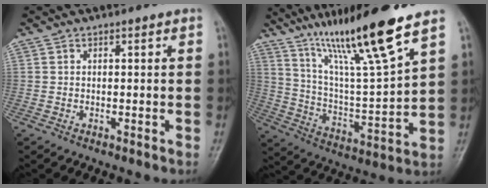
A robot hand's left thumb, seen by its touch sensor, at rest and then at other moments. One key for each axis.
{"total": 19.3, "fx": 13.3, "fy": 1.4, "fz": 13.9, "tx": -0.226, "ty": -0.064, "tz": 0.239}